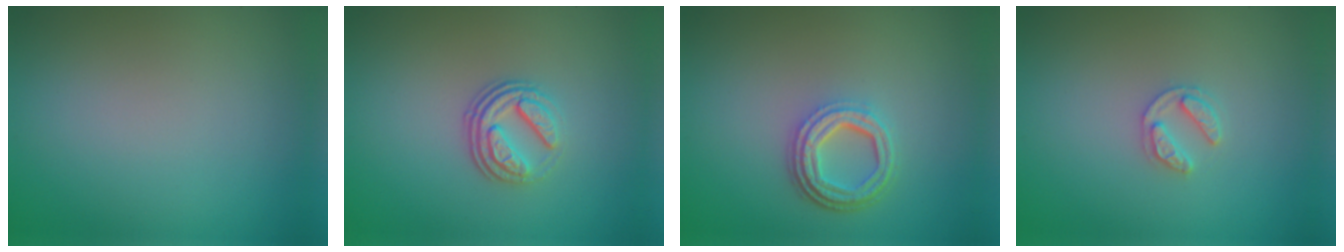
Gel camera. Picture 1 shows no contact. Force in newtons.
{"total": 3.5, "press": 2.5, "slide": 2.5}
{"total": 4.2, "press": 3.2, "slide": 2.7}
{"total": 1.8, "press": 1.8, "slide": 0.3}